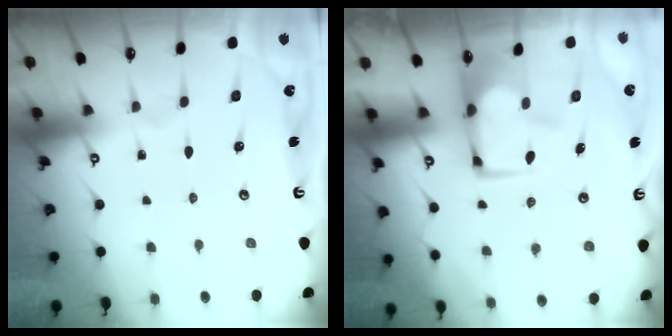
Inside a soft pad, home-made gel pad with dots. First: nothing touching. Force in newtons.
{"total": 0.8, "press": 0.0, "slide": 0.8}